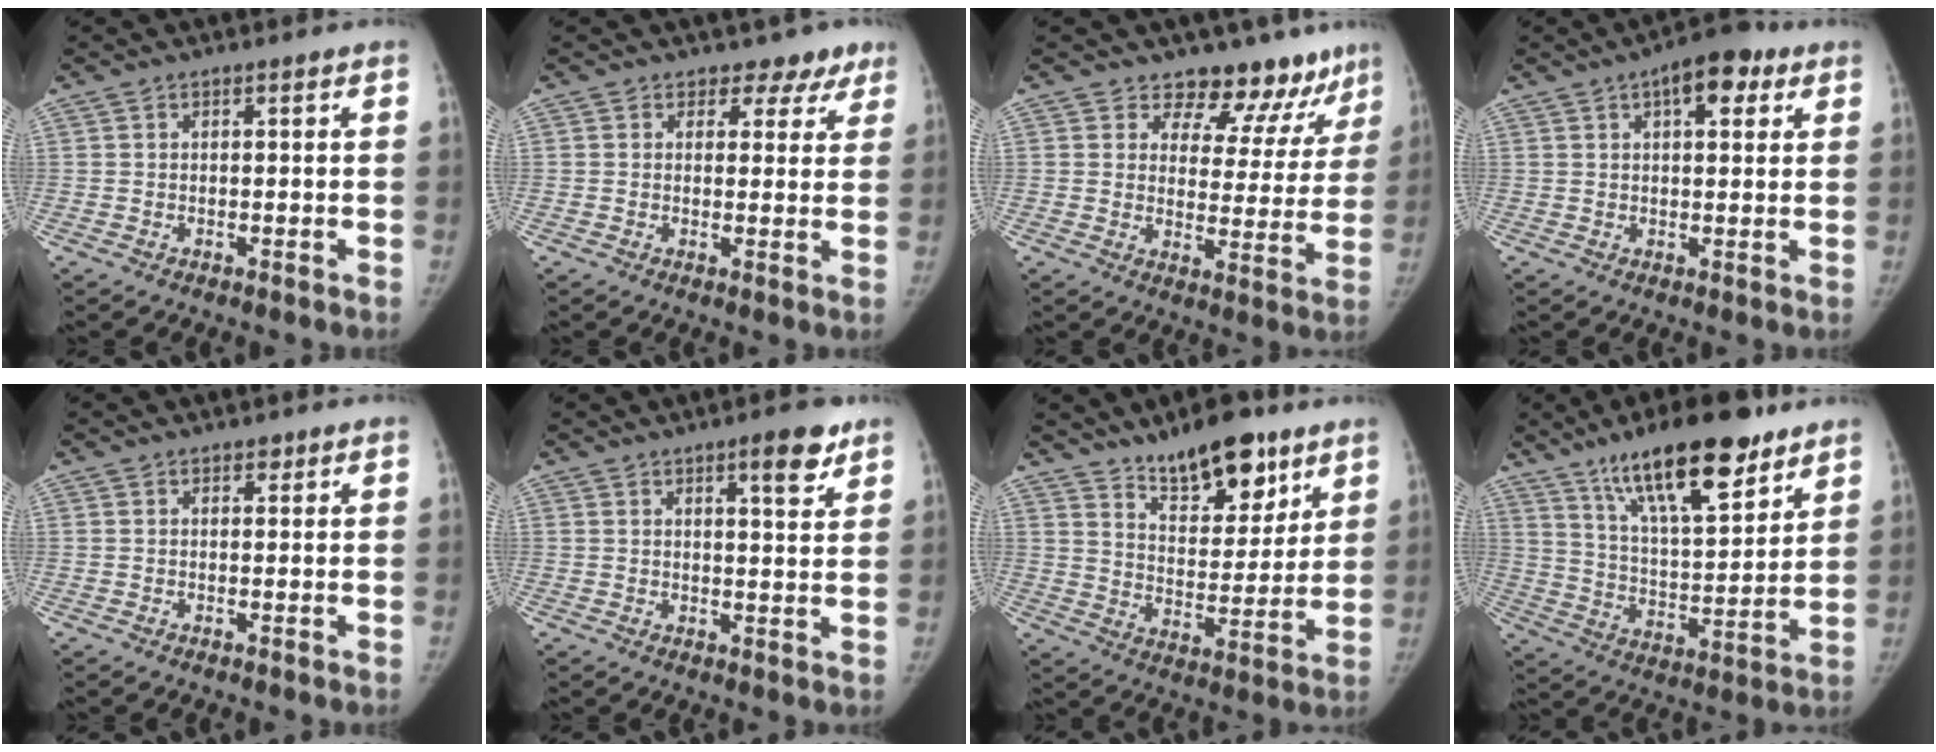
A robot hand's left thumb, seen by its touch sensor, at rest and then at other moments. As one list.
[{"total": 5.2, "force": [3.8, 3.5, 0.4], "torque": [0.030, -0.020, 0.031]}, {"total": 13.3, "force": [11.4, 6.2, 3.0], "torque": [0.020, -0.080, 0.131]}, {"total": 9.0, "force": [4.2, 4.1, 6.8], "torque": [-0.073, 0.001, 0.054]}, {"total": 1.2, "force": [0.8, 0.7, 0.5], "torque": [0.001, -0.004, 0.009]}, {"total": 6.6, "force": [4.1, 1.8, 4.8], "torque": [-0.053, -0.022, 0.053]}, {"total": 15.7, "force": [11.0, 6.4, 9.2], "torque": [-0.095, -0.069, 0.182]}, {"total": 21.0, "force": [13.6, 6.8, 14.5], "torque": [-0.208, -0.057, 0.230]}]